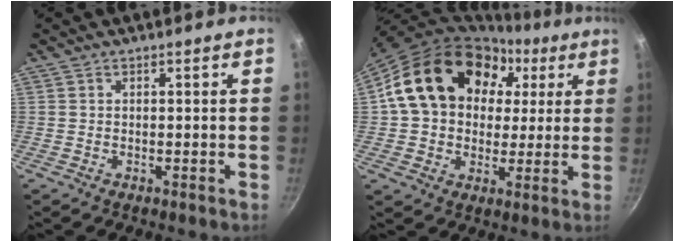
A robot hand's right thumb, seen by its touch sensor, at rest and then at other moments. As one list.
[{"total": 21.4, "force": [5.3, 16.7, 12.2], "torque": [-0.182, 0.033, 0.088]}]